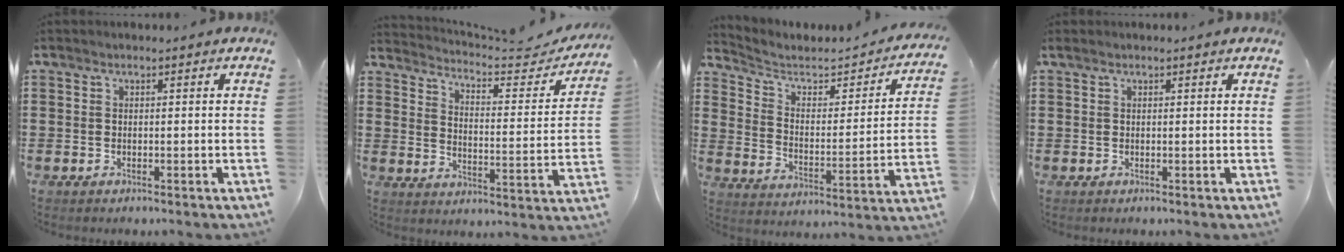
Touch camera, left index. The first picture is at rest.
{"total": 3.4, "force": [3.3, 0.3, 0.7], "torque": [-0.031, -0.029, 0.046]}
{"total": 3.5, "force": [2.5, 1.9, 1.7], "torque": [-0.054, -0.016, 0.030]}
{"total": 0.5, "force": [0.5, 0.0, 0.3], "torque": [-0.006, 0.001, 0.009]}